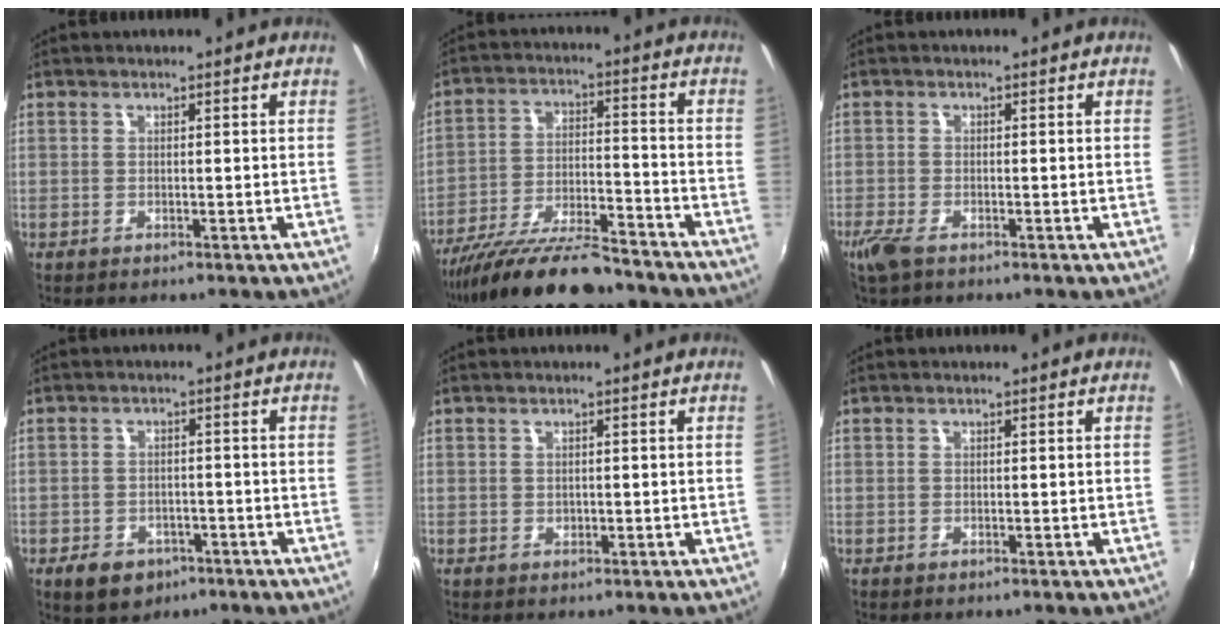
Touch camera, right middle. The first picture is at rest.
{"total": 16.6, "force": [-14.2, 2.9, 8.0], "torque": [-0.165, -0.033, -0.239]}
{"total": 3.6, "force": [-2.4, 1.3, 2.3], "torque": [-0.058, -0.010, -0.049]}
{"total": 6.5, "force": [-3.8, 4.5, 2.8], "torque": [-0.072, -0.004, -0.050]}
{"total": 0.6, "force": [0.0, 0.6, 0.1], "torque": [0.002, -0.002, -0.001]}
{"total": 0.0}